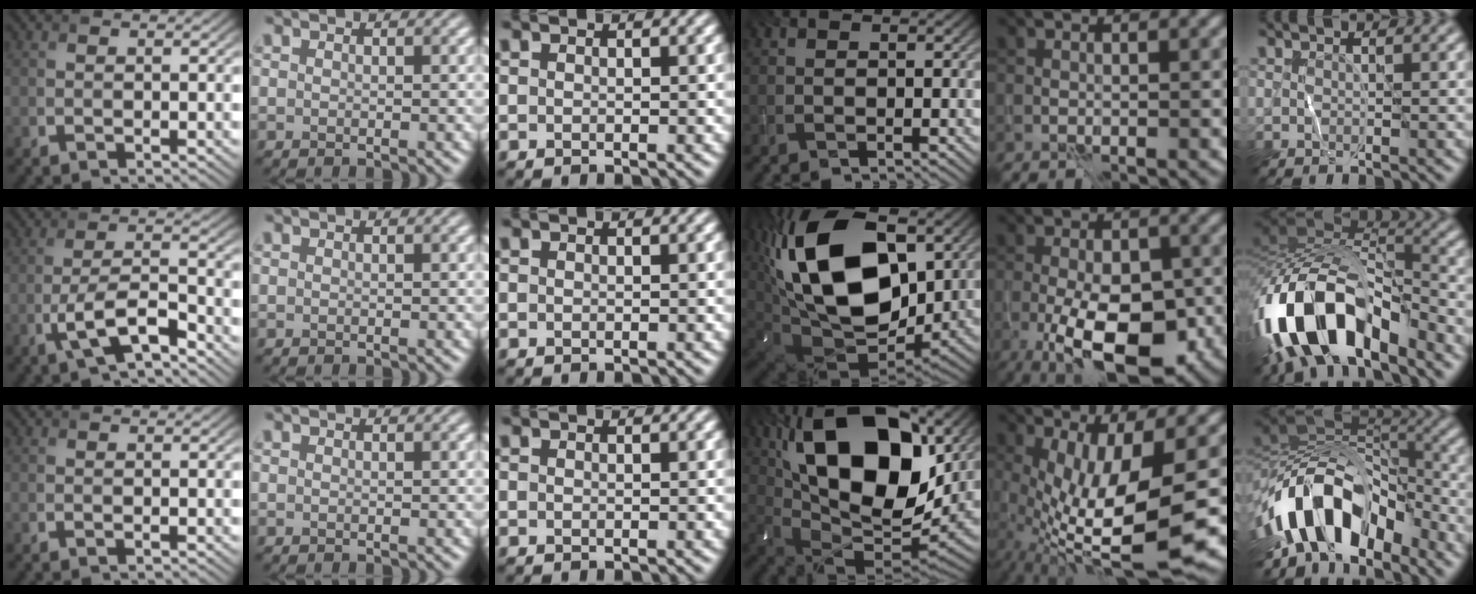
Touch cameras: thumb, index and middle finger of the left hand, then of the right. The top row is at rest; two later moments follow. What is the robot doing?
{"motion": "wipe", "object": "whiteboard"}